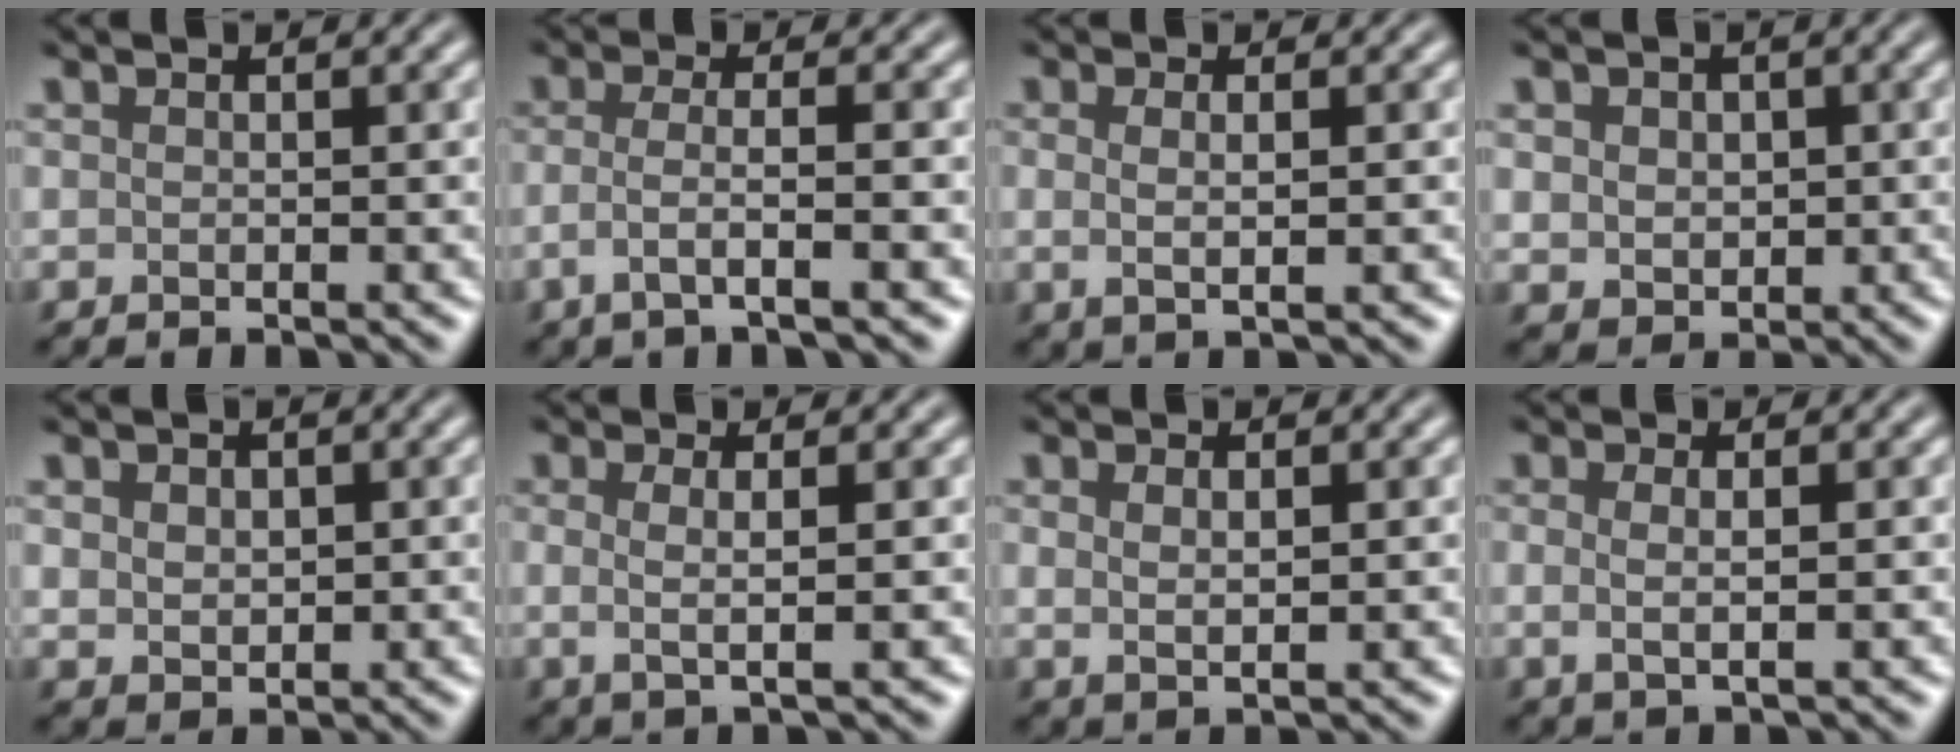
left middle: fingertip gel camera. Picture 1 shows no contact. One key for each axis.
{"total": 3.4, "fx": -1.3, "fy": 0.8, "fz": 3.1, "tx": -0.050, "ty": 0.001, "tz": -0.036}
{"total": 1.9, "fx": 0.1, "fy": 0.5, "fz": 1.8, "tx": -0.034, "ty": -0.001, "tz": 0.002}
{"total": 2.8, "fx": 0.5, "fy": 2.4, "fz": 1.4, "tx": -0.028, "ty": 0.004, "tz": 0.004}
{"total": 2.0, "fx": 0.6, "fy": 1.5, "fz": 1.0, "tx": -0.021, "ty": -0.005, "tz": 0.015}
{"total": 2.4, "fx": 0.1, "fy": 0.6, "fz": 2.4, "tx": -0.044, "ty": -0.003, "tz": -0.001}
{"total": 1.7, "fx": 0.5, "fy": 0.7, "fz": 1.5, "tx": -0.029, "ty": -0.004, "tz": 0.012}
{"total": 1.9, "fx": 0.1, "fy": 0.6, "fz": 1.8, "tx": -0.031, "ty": -0.003, "tz": -0.001}